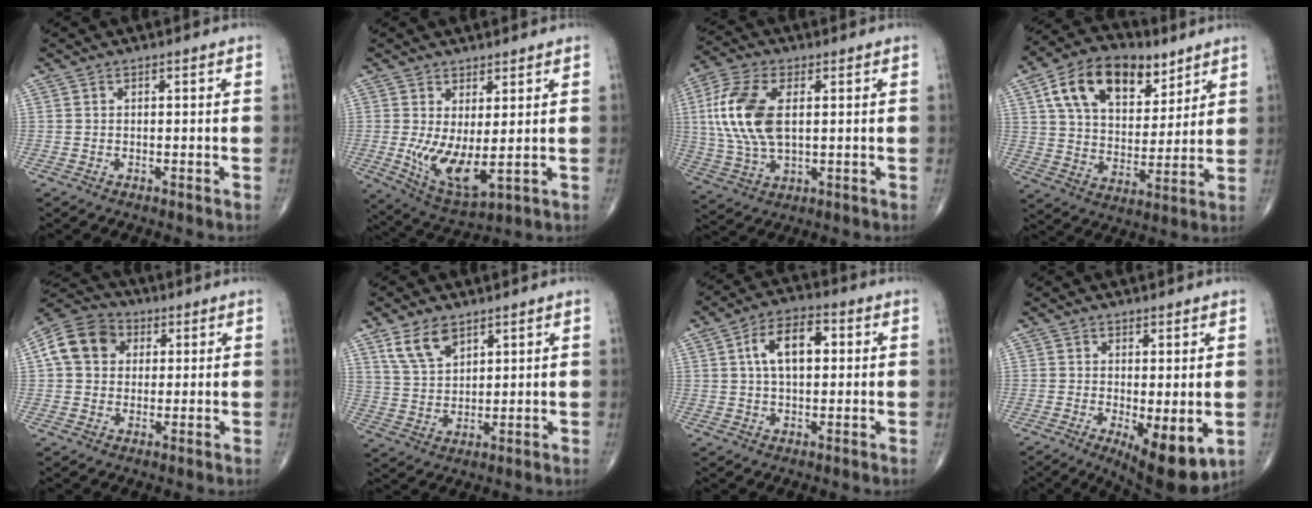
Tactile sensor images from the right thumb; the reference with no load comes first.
{"total": 9.3, "force": [0.1, 3.6, 8.5], "torque": [-0.156, -0.028, 0.019]}
{"total": 14.6, "force": [2.3, 7.7, 12.2], "torque": [-0.269, 0.001, 0.047]}
{"total": 18.4, "force": [9.2, 11.0, 11.5], "torque": [-0.157, -0.023, 0.160]}
{"total": 10.8, "force": [2.6, 8.8, 5.8], "torque": [-0.092, 0.013, 0.035]}
{"total": 7.7, "force": [4.8, 4.2, 4.3], "torque": [-0.067, -0.022, 0.102]}
{"total": 9.7, "force": [2.0, 5.3, 7.8], "torque": [-0.123, 0.016, 0.028]}
{"total": 9.5, "force": [-2.0, 3.4, 8.6], "torque": [-0.120, -0.025, -0.022]}